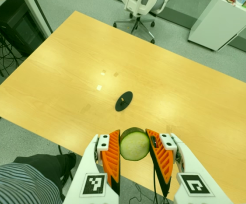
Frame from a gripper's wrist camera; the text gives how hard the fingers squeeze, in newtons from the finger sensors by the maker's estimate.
{"total": 11.4, "left": 10.6, "right": 12.2}